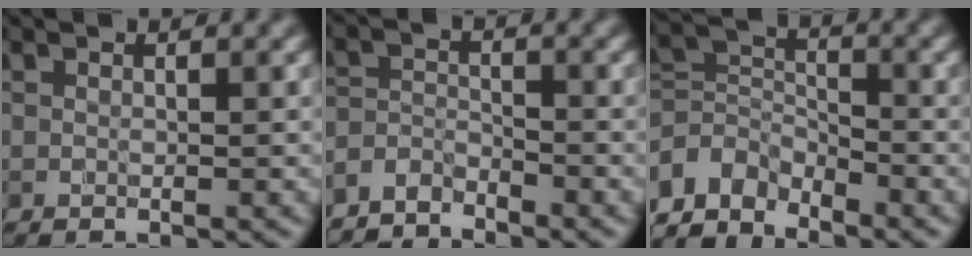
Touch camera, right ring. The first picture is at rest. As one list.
[{"total": 3.1, "force": [-3.0, 0.8, 0.1], "torque": [0.001, 0.001, -0.068]}, {"total": 4.7, "force": [-3.7, 2.5, 1.5], "torque": [-0.023, 0.000, -0.081]}]